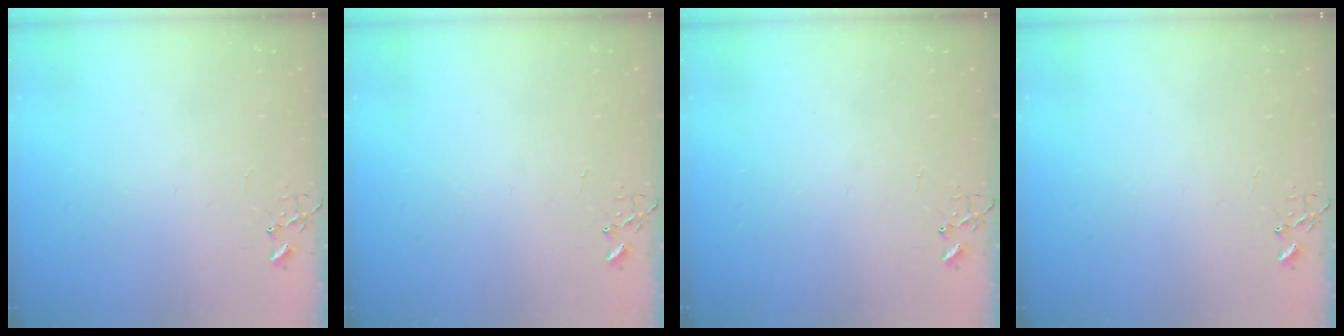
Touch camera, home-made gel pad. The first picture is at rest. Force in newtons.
{"total": 0.0}
{"total": 0.0}
{"total": 0.0}